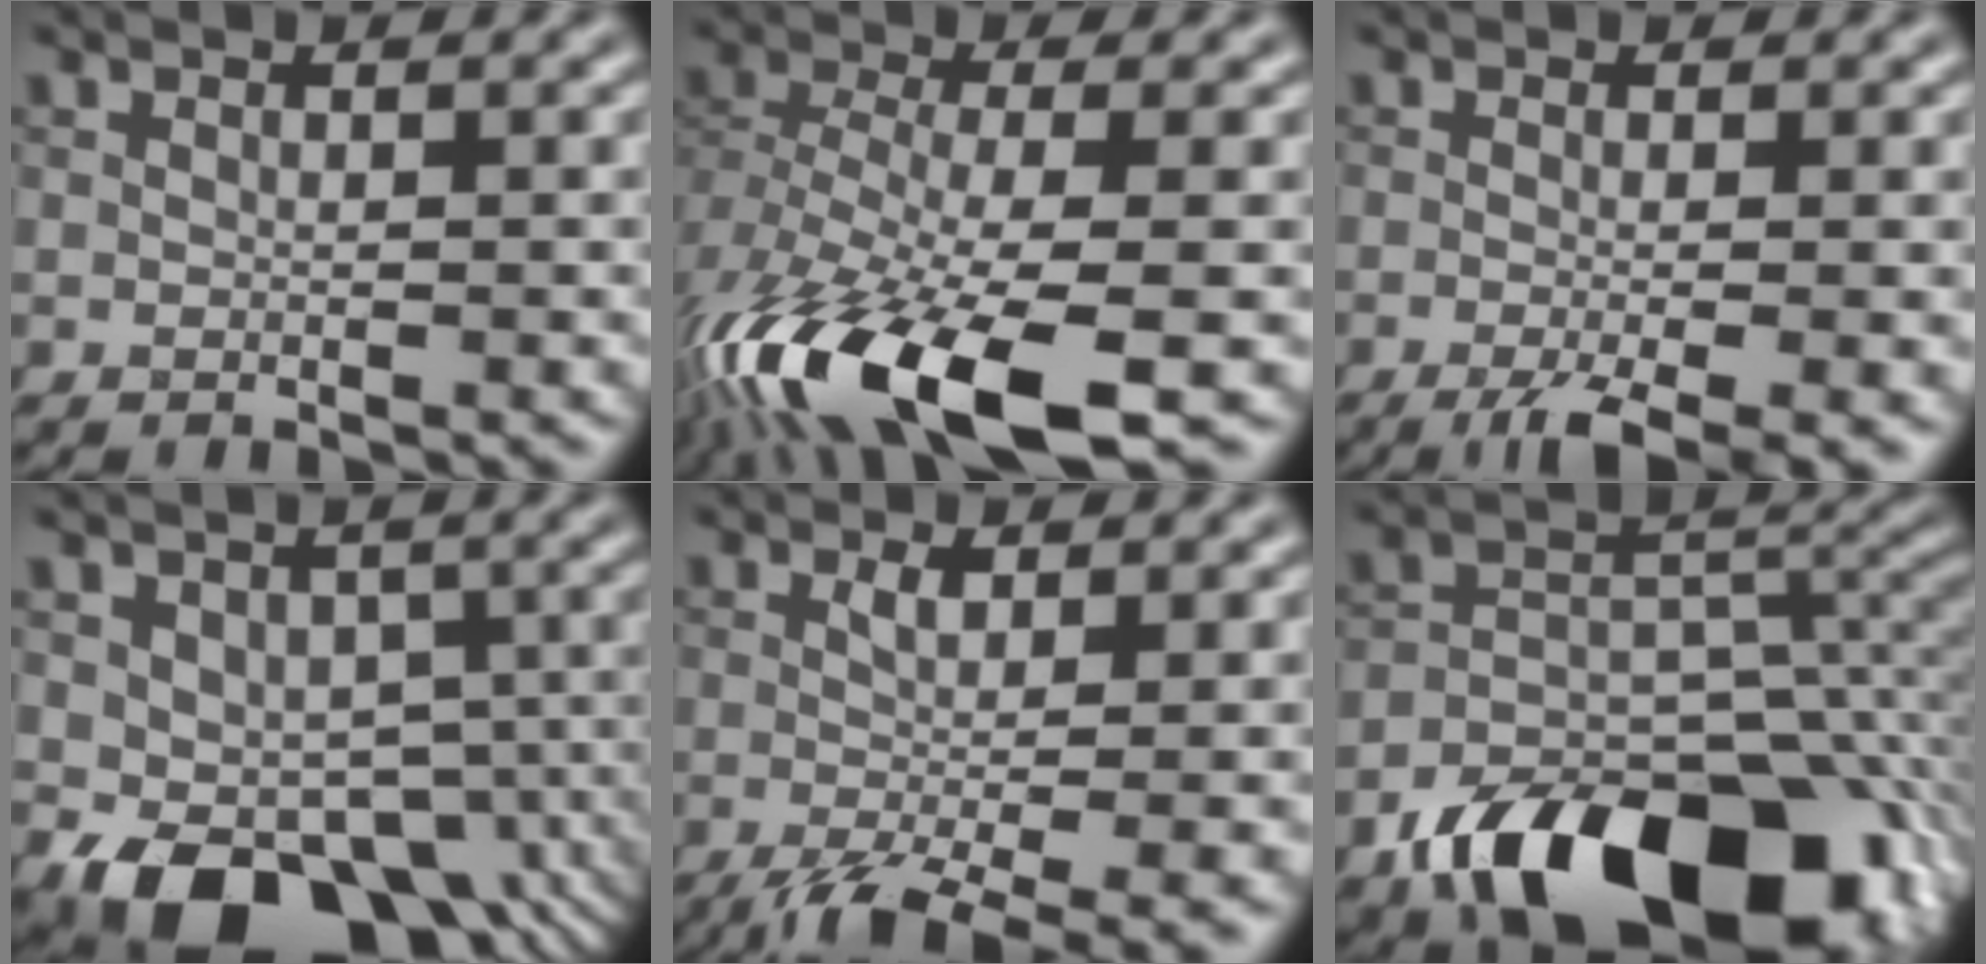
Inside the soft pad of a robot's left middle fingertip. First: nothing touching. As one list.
[{"total": 13.5, "force": [-7.1, 4.9, 10.3], "torque": [-0.225, -0.028, -0.128]}, {"total": 5.4, "force": [-2.7, 1.3, 4.5], "torque": [-0.068, -0.008, -0.044]}, {"total": 10.4, "force": [-4.3, 6.9, 6.5], "torque": [-0.088, -0.016, -0.060]}, {"total": 6.0, "force": [-2.3, 1.5, 5.4], "torque": [-0.091, -0.006, -0.041]}, {"total": 14.9, "force": [-9.6, 7.5, 8.6], "torque": [-0.141, -0.008, -0.153]}]